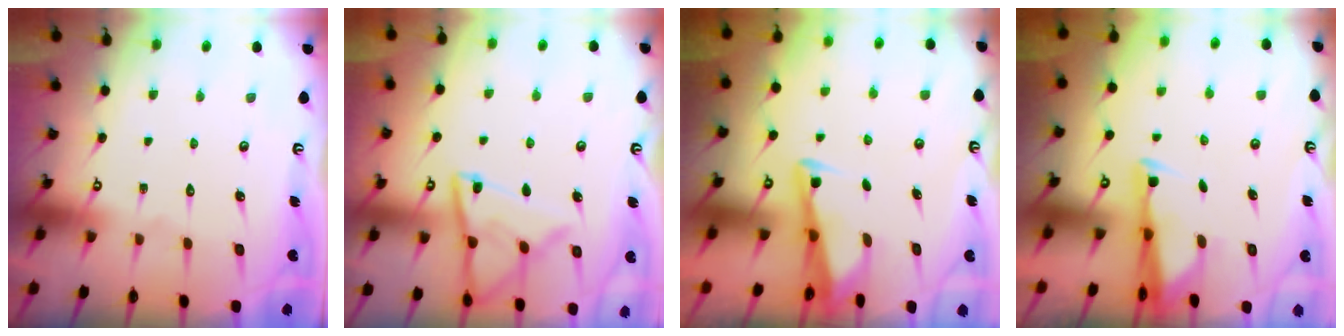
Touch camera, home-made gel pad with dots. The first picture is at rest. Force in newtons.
{"total": 12.9, "press": 12.8, "slide": 1.4}
{"total": 3.0, "press": 3.0, "slide": 0.3}
{"total": 2.9, "press": 2.8, "slide": 0.7}